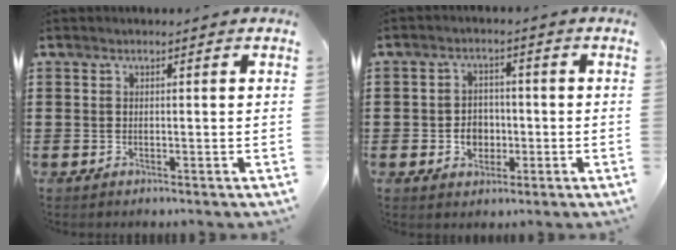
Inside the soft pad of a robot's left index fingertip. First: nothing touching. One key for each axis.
{"total": 3.7, "fx": -0.8, "fy": 3.1, "fz": 1.9, "tx": -0.036, "ty": 0.001, "tz": -0.019}